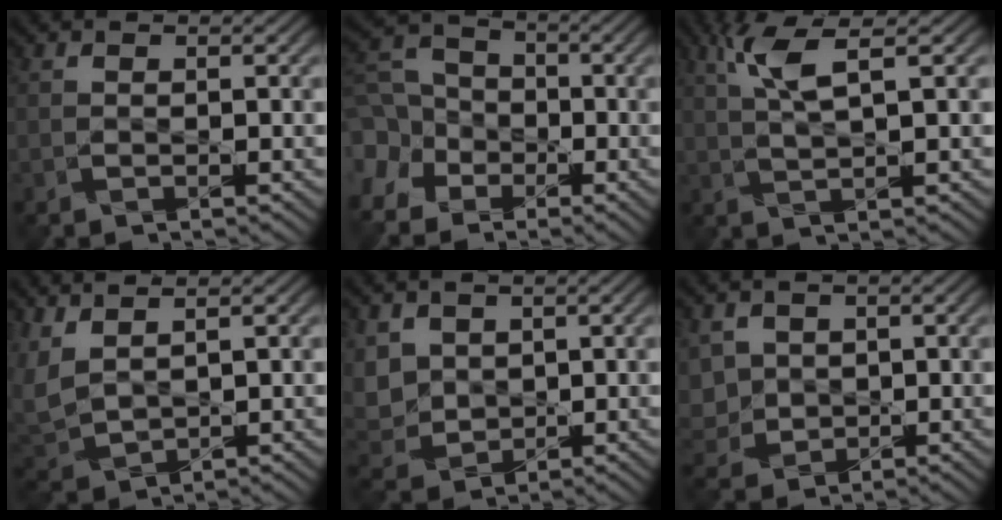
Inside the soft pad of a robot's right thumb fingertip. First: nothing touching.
{"total": 10.6, "force": [-4.6, 8.1, 5.0], "torque": [-0.155, -0.035, -0.101]}
{"total": 4.8, "force": [2.2, 0.0, 4.2], "torque": [-0.111, 0.010, 0.050]}
{"total": 5.2, "force": [2.9, 2.0, 3.8], "torque": [-0.125, 0.006, 0.063]}
{"total": 5.6, "force": [1.8, 4.4, 3.1], "torque": [-0.130, 0.003, 0.039]}
{"total": 4.5, "force": [0.8, 3.7, 2.4], "torque": [-0.101, -0.001, 0.014]}